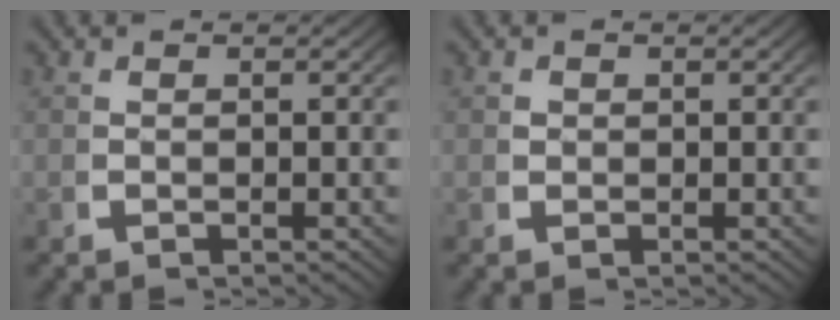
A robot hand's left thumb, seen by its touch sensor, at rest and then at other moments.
{"total": 0.6, "force": [0.3, 0.5, 0.2], "torque": [-0.009, -0.008, 0.008]}